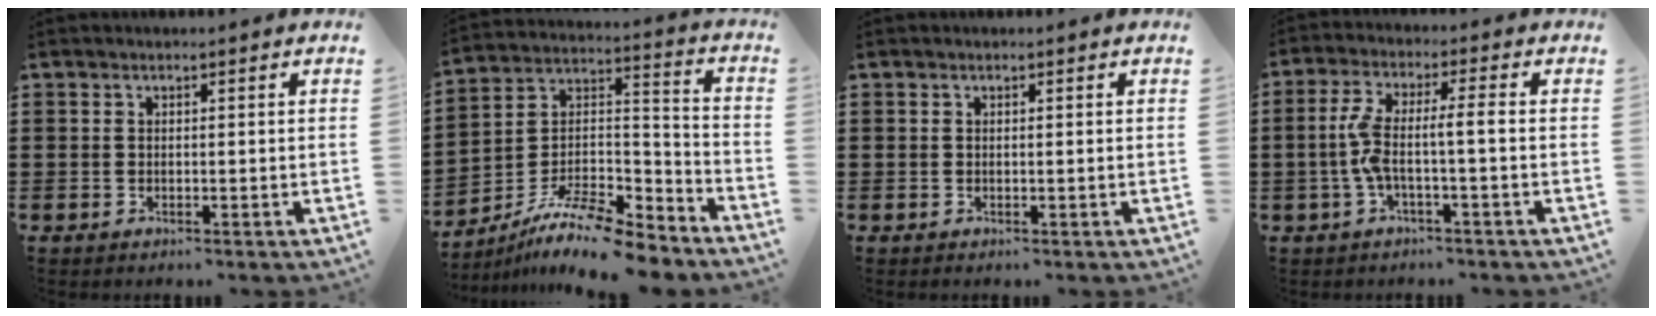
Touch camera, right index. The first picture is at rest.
{"total": 10.8, "force": [-9.4, 2.2, 4.7], "torque": [-0.090, 0.020, -0.190]}
{"total": 0.0}
{"total": 5.9, "force": [-1.0, 0.6, 5.7], "torque": [-0.126, -0.006, -0.028]}